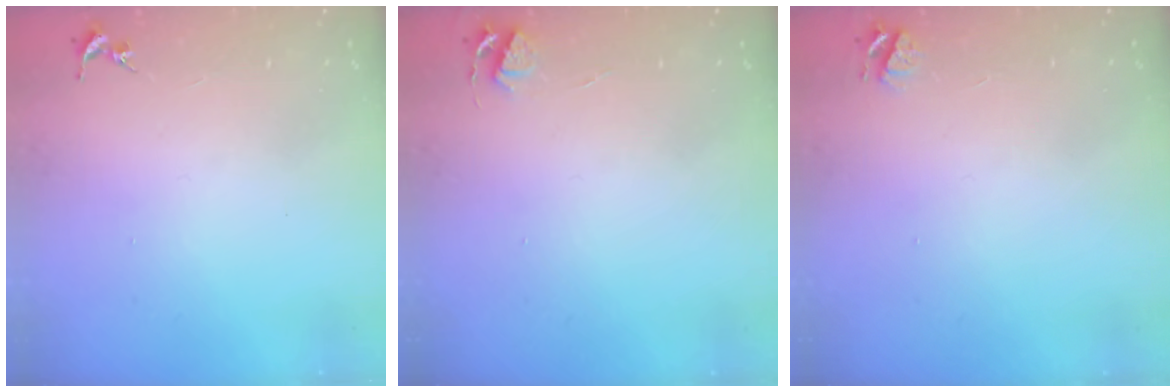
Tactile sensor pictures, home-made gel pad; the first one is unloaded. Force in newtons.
{"total": 3.9, "press": 3.8, "slide": 0.5}
{"total": 3.9, "press": 3.9, "slide": 0.4}